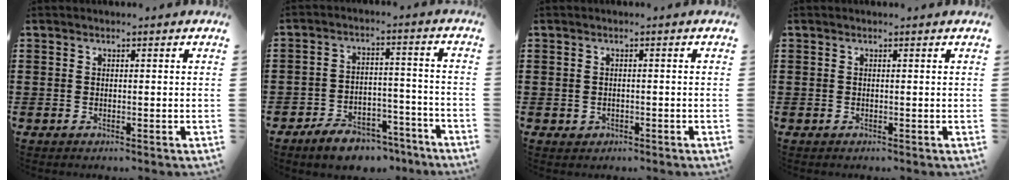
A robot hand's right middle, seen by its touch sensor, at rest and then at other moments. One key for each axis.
{"total": 6.1, "fx": -5.5, "fy": 1.9, "fz": 1.7, "tx": -0.025, "ty": 0.022, "tz": -0.105}
{"total": 0.6, "fx": -0.1, "fy": 0.6, "fz": 0.2, "tx": -0.007, "ty": 0.004, "tz": -0.004}
{"total": 0.0}